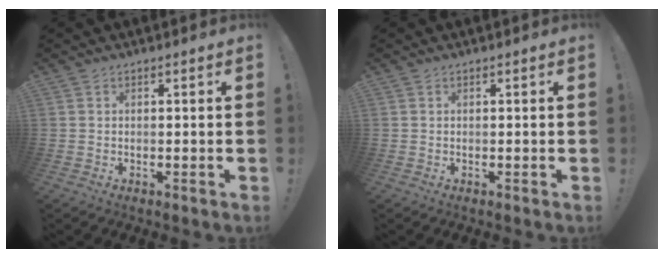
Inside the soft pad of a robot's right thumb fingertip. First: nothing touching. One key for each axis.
{"total": 0.0}